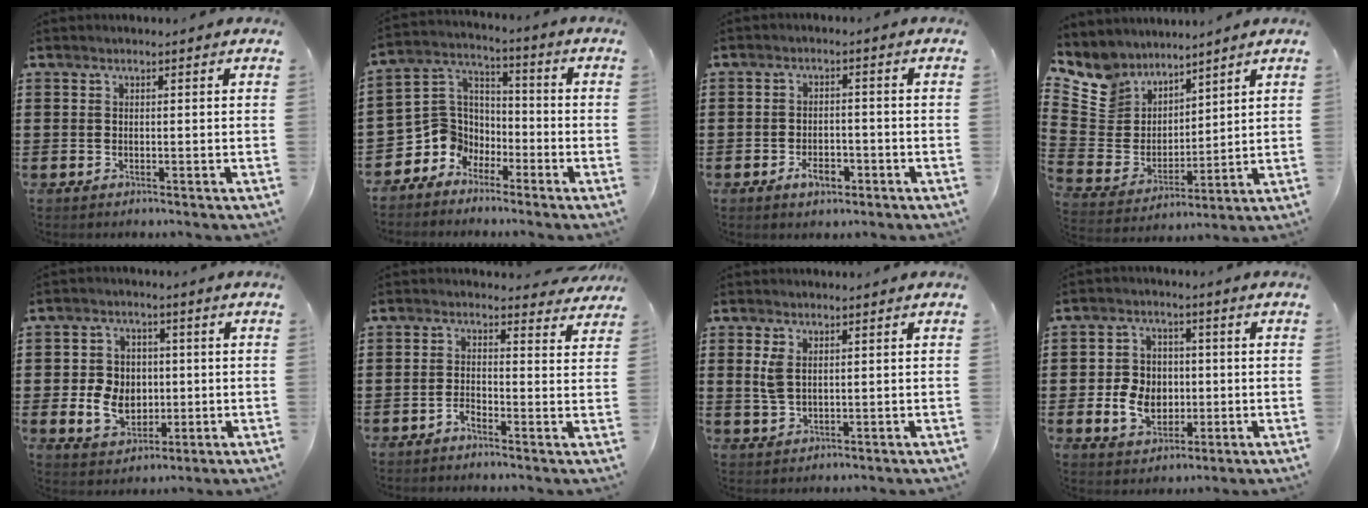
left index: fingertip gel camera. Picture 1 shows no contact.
{"total": 7.0, "force": [-3.4, 6.1, 0.6], "torque": [-0.064, -0.005, -0.074]}
{"total": 3.5, "force": [-2.1, 1.8, 2.2], "torque": [-0.038, 0.005, -0.039]}
{"total": 8.3, "force": [6.6, 5.0, -0.4], "torque": [-0.050, -0.060, 0.130]}
{"total": 6.7, "force": [-0.2, 5.7, 3.4], "torque": [-0.078, 0.011, -0.004]}
{"total": 1.4, "force": [-0.2, 1.0, 1.0], "torque": [-0.016, -0.001, -0.008]}
{"total": 3.0, "force": [1.0, 1.7, 2.3], "torque": [-0.059, 0.005, 0.015]}
{"total": 6.4, "force": [-0.6, 5.4, 3.4], "torque": [-0.075, 0.009, -0.011]}